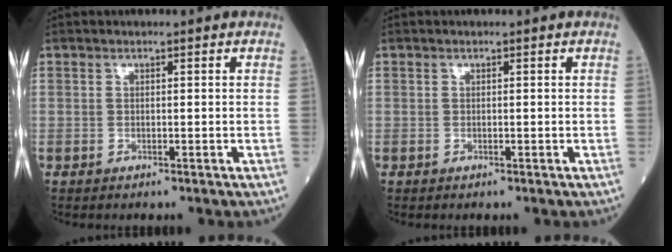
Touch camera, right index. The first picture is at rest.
{"total": 0.0}